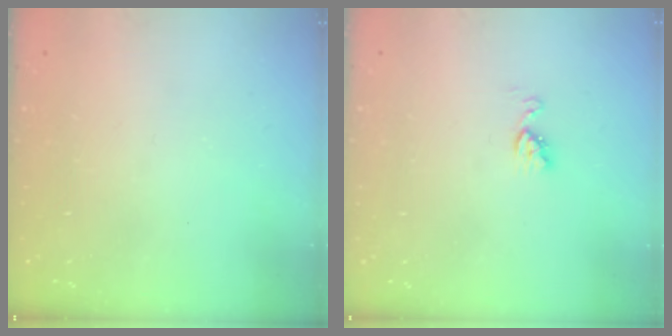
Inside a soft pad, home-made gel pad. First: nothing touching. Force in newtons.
{"total": 5.8, "press": 5.8, "slide": 0.2}